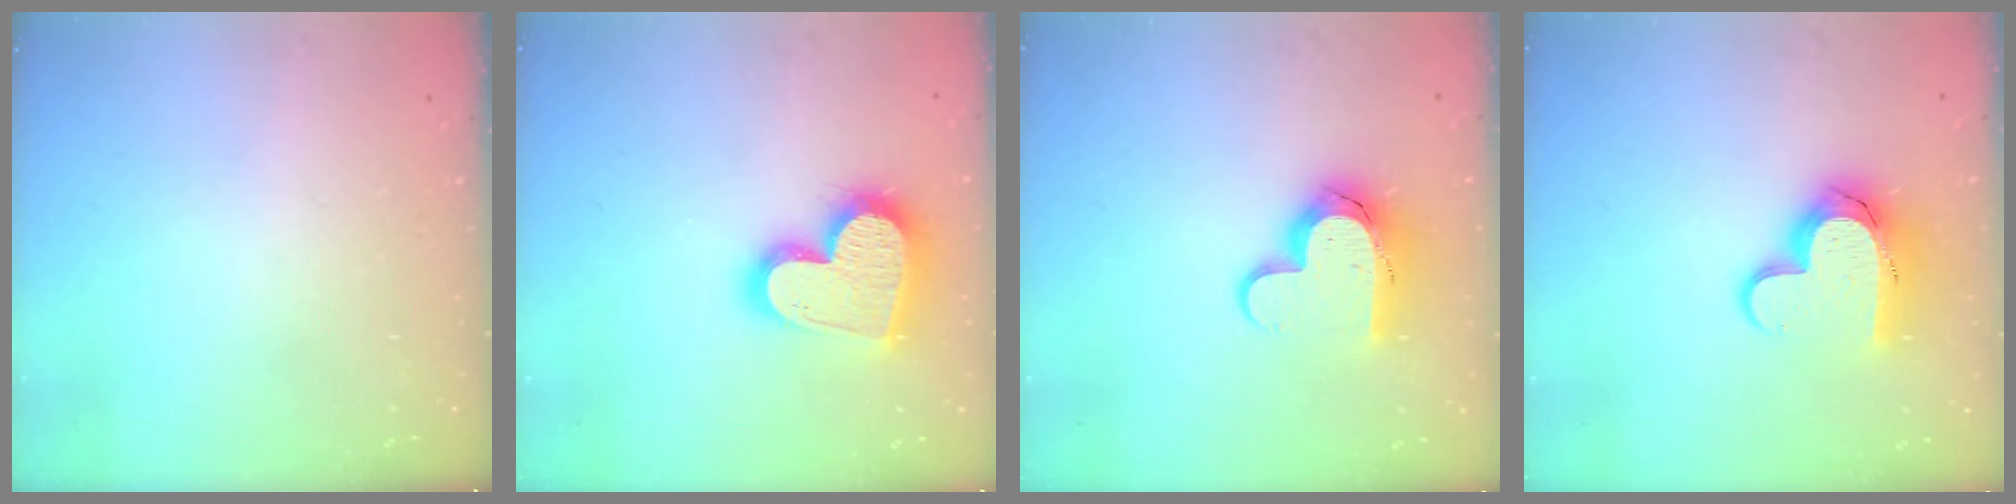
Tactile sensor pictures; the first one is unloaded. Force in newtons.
{"total": 21.6, "press": 21.5, "slide": 1.8}
{"total": 14.0, "press": 13.9, "slide": 1.4}
{"total": 14.9, "press": 14.9, "slide": 1.3}